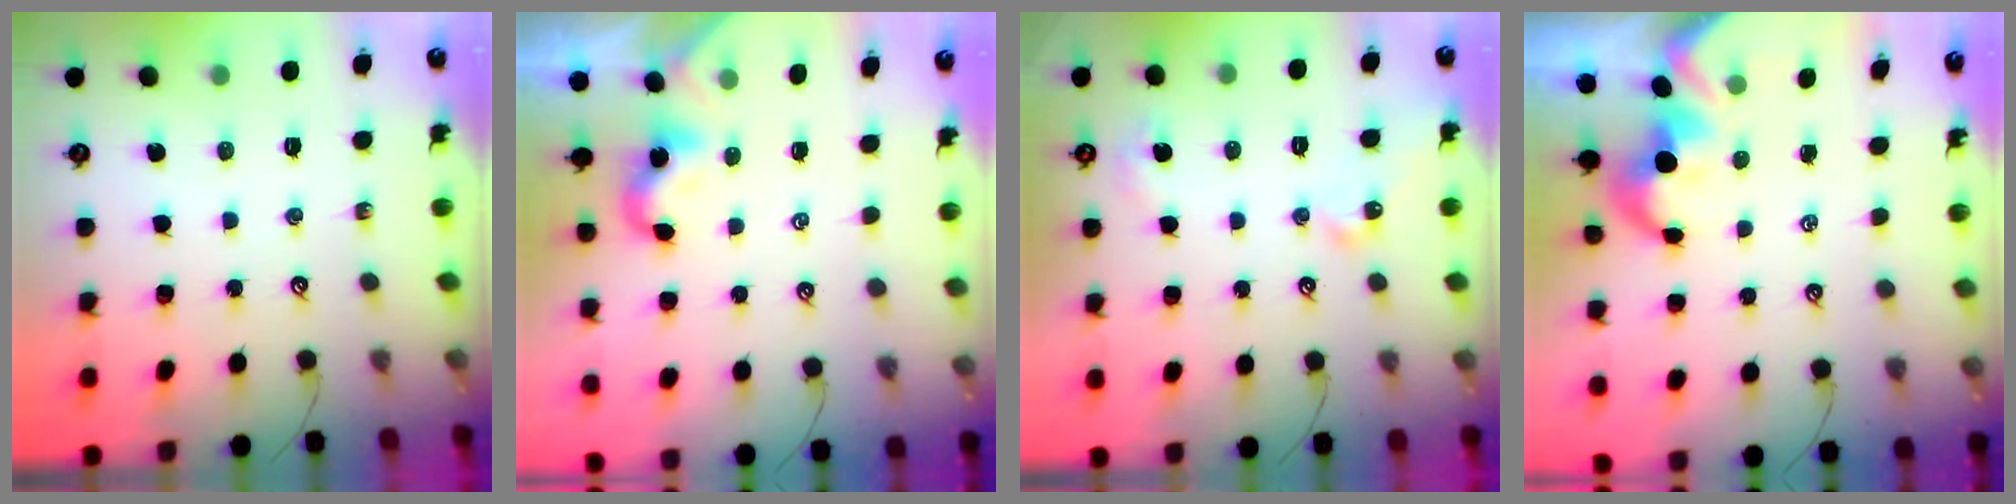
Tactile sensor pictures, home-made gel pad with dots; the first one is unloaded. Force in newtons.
{"total": 2.4, "press": 2.4, "slide": 0.2}
{"total": 7.0, "press": 7.0, "slide": 0.1}
{"total": 1.7, "press": 1.4, "slide": 1.0}